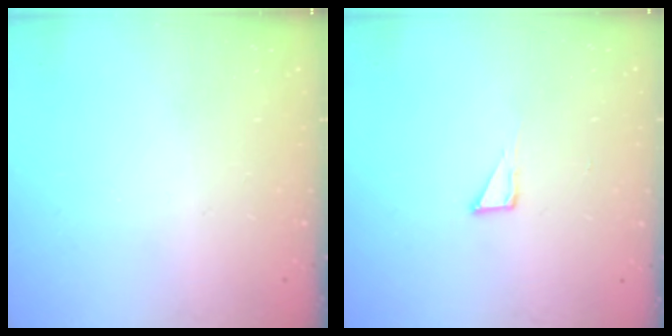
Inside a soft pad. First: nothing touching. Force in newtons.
{"total": 2.7, "press": 2.7, "slide": 0.2}